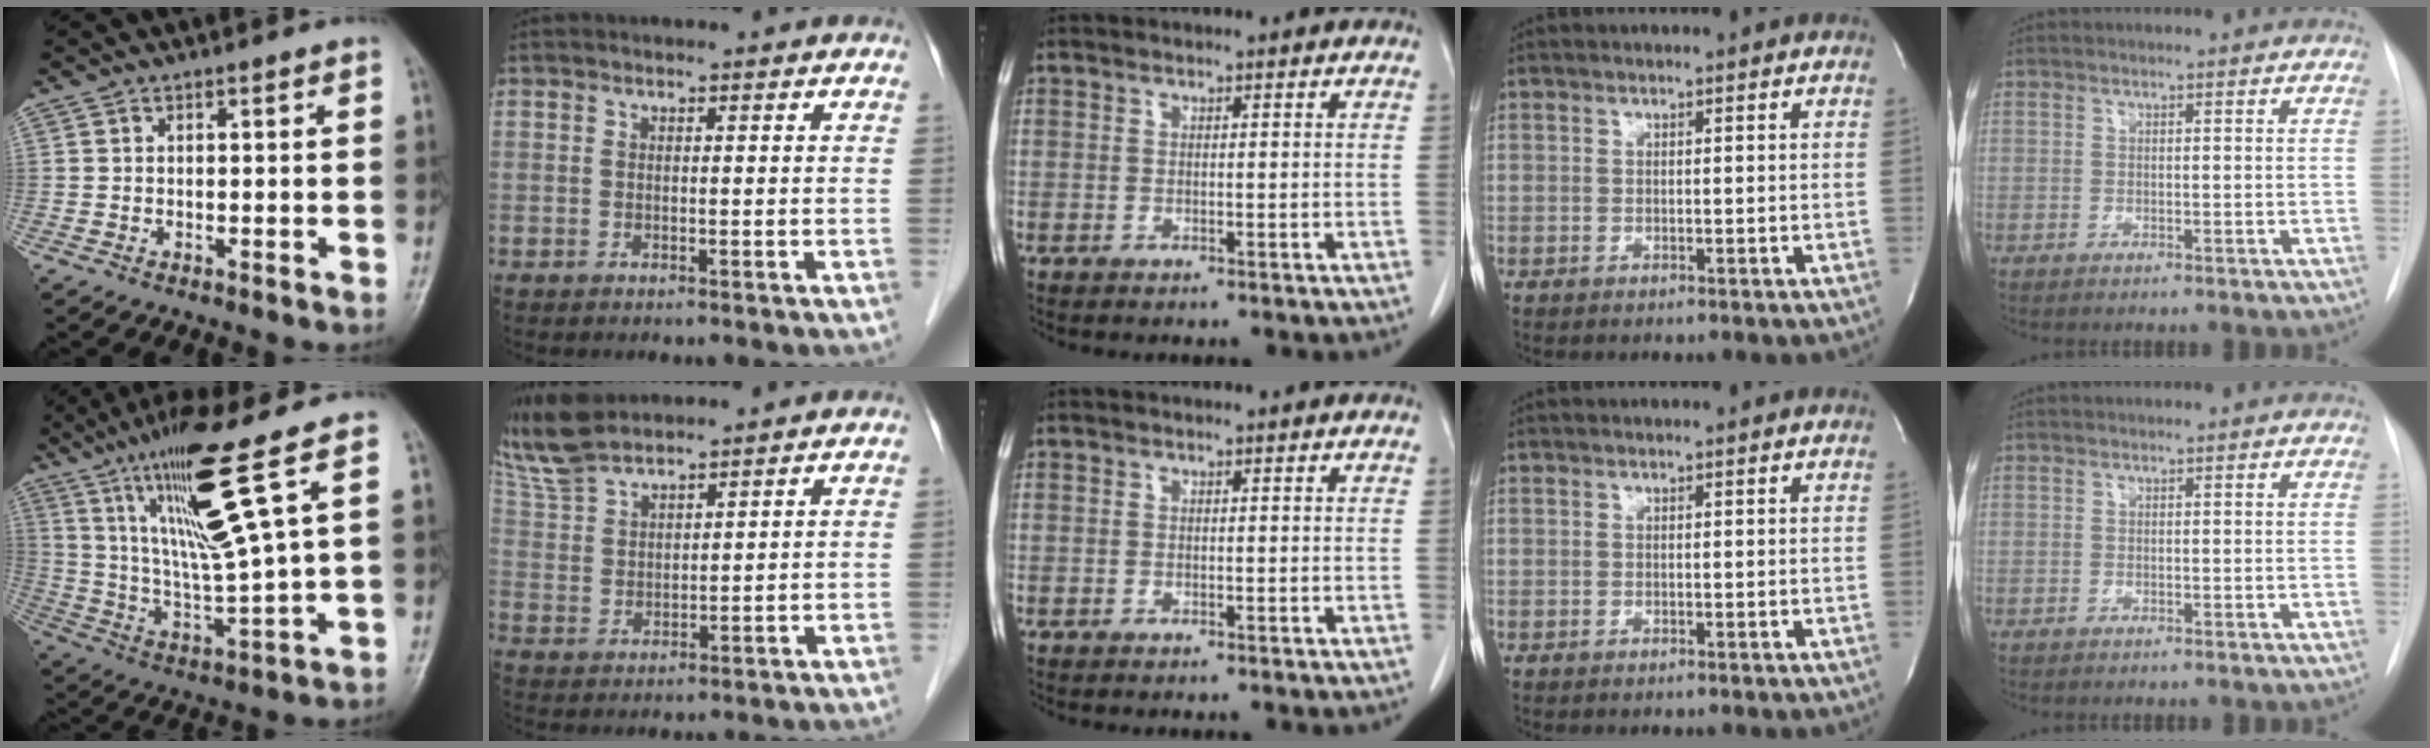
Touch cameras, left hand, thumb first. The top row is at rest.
{"thumb": {"total": 16.3, "force": [8.1, 0.3, 14.1], "torque": [-0.265, -0.043, 0.157]}, "index": {"total": 10.8, "force": [9.8, 2.2, 4.0], "torque": [-0.101, 0.019, 0.207]}}